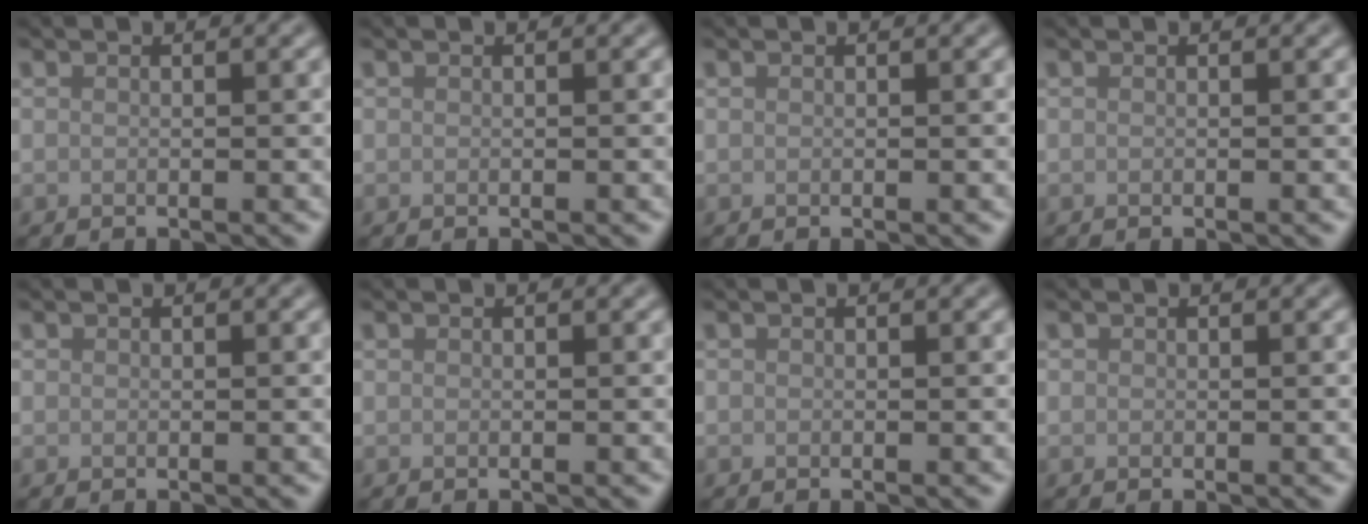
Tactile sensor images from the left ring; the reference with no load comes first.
{"total": 0.0}
{"total": 0.0}
{"total": 0.0}
{"total": 0.0}
{"total": 0.0}
{"total": 0.0}
{"total": 0.0}